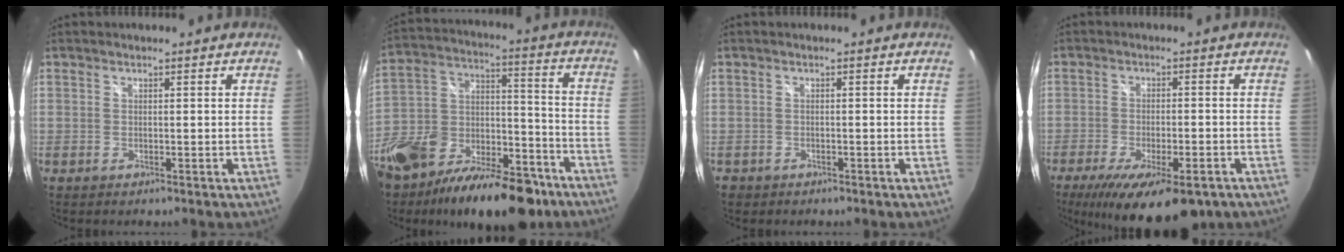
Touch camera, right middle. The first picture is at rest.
{"total": 26.4, "force": [-14.7, 14.5, 16.5], "torque": [-0.337, 0.001, -0.226]}
{"total": 1.8, "force": [-1.1, 1.3, 0.5], "torque": [-0.014, -0.001, -0.016]}
{"total": 16.5, "force": [-10.9, 5.6, 11.1], "torque": [-0.207, -0.046, -0.159]}